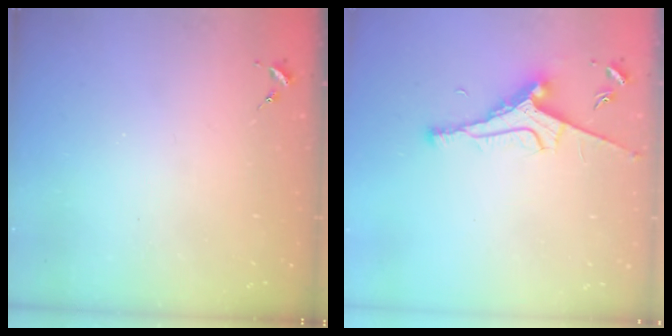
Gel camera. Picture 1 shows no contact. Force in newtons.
{"total": 8.8, "press": 8.7, "slide": 1.4}